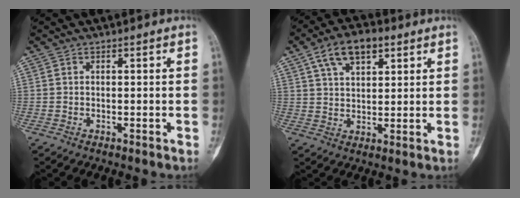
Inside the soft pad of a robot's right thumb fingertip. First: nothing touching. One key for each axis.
{"total": 9.6, "fx": 4.9, "fy": 5.2, "fz": 6.5, "tx": -0.097, "ty": -0.001, "tz": 0.084}